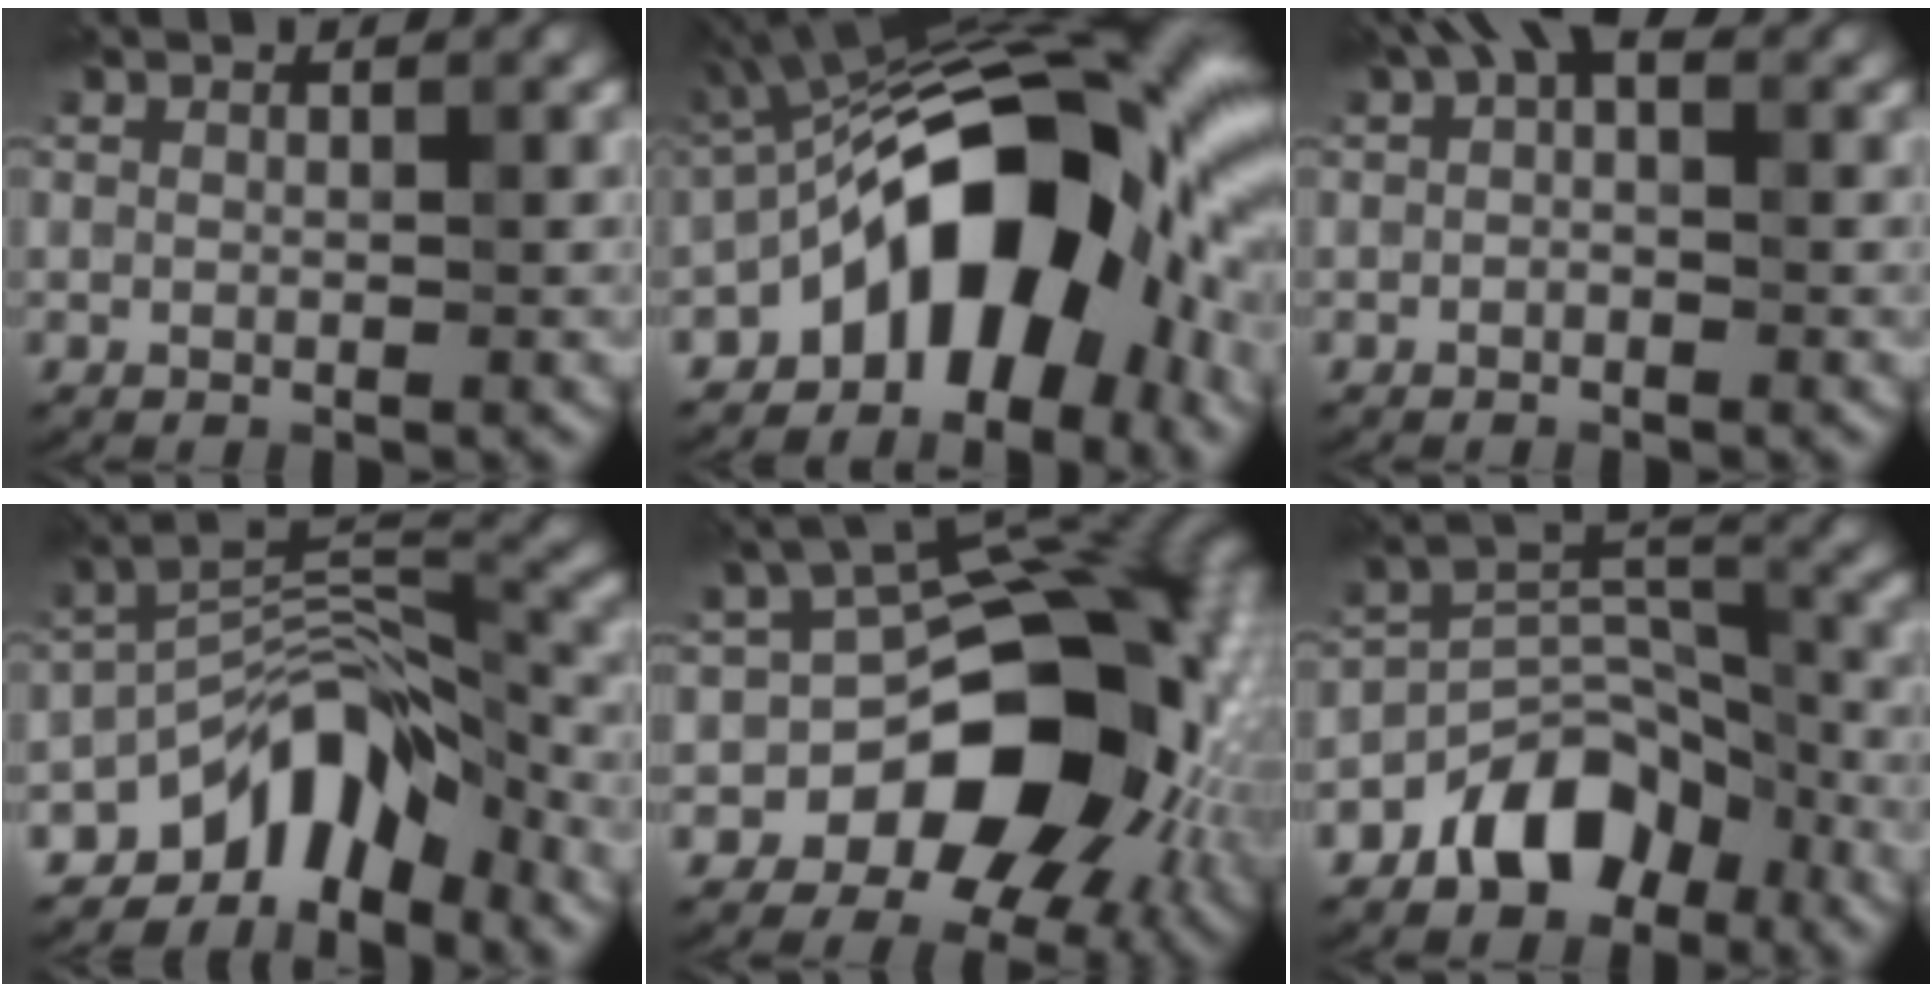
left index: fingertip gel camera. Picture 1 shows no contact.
{"total": 15.5, "force": [-4.4, 8.0, 12.6], "torque": [-0.140, 0.029, -0.086]}
{"total": 2.2, "force": [0.4, 1.1, 1.8], "torque": [-0.027, 0.014, -0.003]}
{"total": 8.2, "force": [-5.5, 3.8, 4.7], "torque": [-0.053, 0.008, -0.104]}
{"total": 13.9, "force": [-4.1, 9.2, 9.7], "torque": [-0.100, 0.006, -0.074]}
{"total": 6.6, "force": [-4.4, 3.7, 3.3], "torque": [-0.036, 0.010, -0.077]}